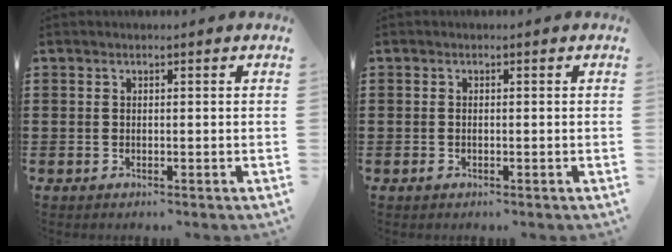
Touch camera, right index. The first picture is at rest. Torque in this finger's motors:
{"motor_torque": [1.33, 0.81, 0.06, 0.00]}